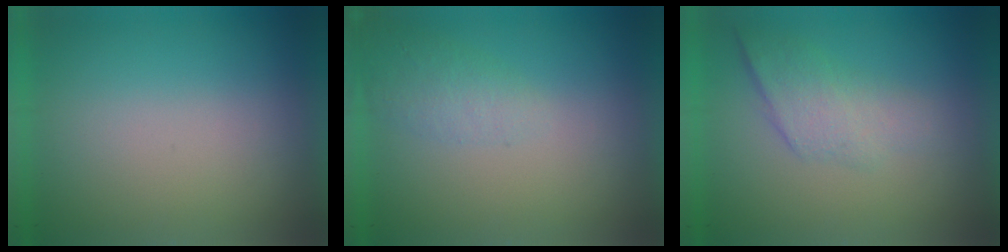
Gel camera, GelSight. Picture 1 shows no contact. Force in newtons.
{"total": 2.0}
{"total": 2.2}